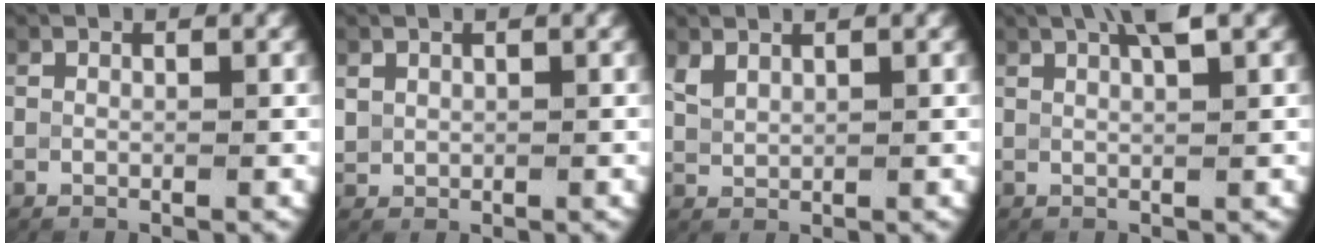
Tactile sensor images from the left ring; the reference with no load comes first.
{"total": 1.2, "force": [0.3, 1.1, 0.5], "torque": [-0.022, -0.001, 0.014]}
{"total": 1.6, "force": [0.9, 1.1, 0.8], "torque": [-0.029, -0.002, 0.030]}
{"total": 3.5, "force": [2.4, 0.6, 2.5], "torque": [-0.043, 0.011, 0.039]}